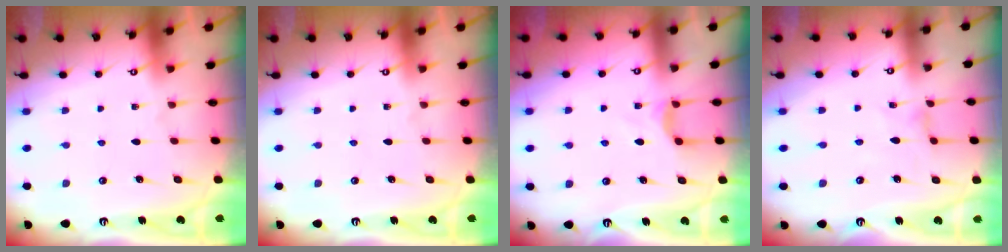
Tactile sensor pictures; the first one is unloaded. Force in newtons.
{"total": 0.0}
{"total": 2.8, "press": 2.8, "slide": 0.4}
{"total": 0.6, "press": 0.5, "slide": 0.2}